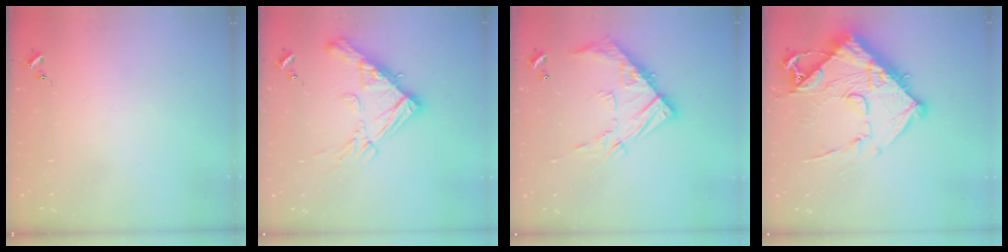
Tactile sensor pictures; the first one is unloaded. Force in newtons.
{"total": 17.3, "press": 17.2, "slide": 1.7}
{"total": 15.0, "press": 15.0, "slide": 1.0}
{"total": 17.9, "press": 17.8, "slide": 2.0}